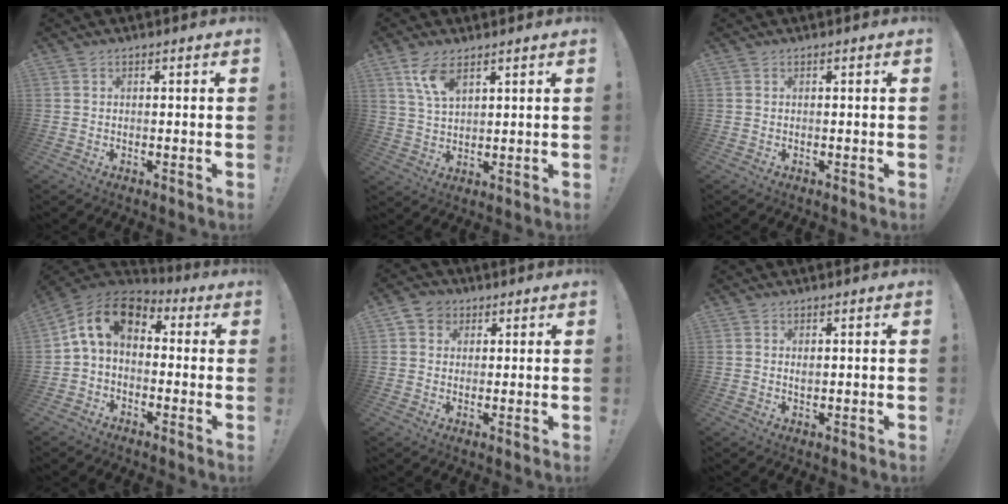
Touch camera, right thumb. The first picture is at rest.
{"total": 7.8, "force": [4.8, 3.2, 5.2], "torque": [-0.093, -0.020, 0.088]}
{"total": 0.0}
{"total": 11.4, "force": [2.4, 7.1, 8.6], "torque": [-0.161, 0.008, 0.045]}
{"total": 4.9, "force": [2.0, 4.2, 1.5], "torque": [-0.024, -0.003, 0.038]}
{"total": 1.0, "force": [0.4, 0.5, 0.7], "torque": [-0.009, -0.001, 0.006]}